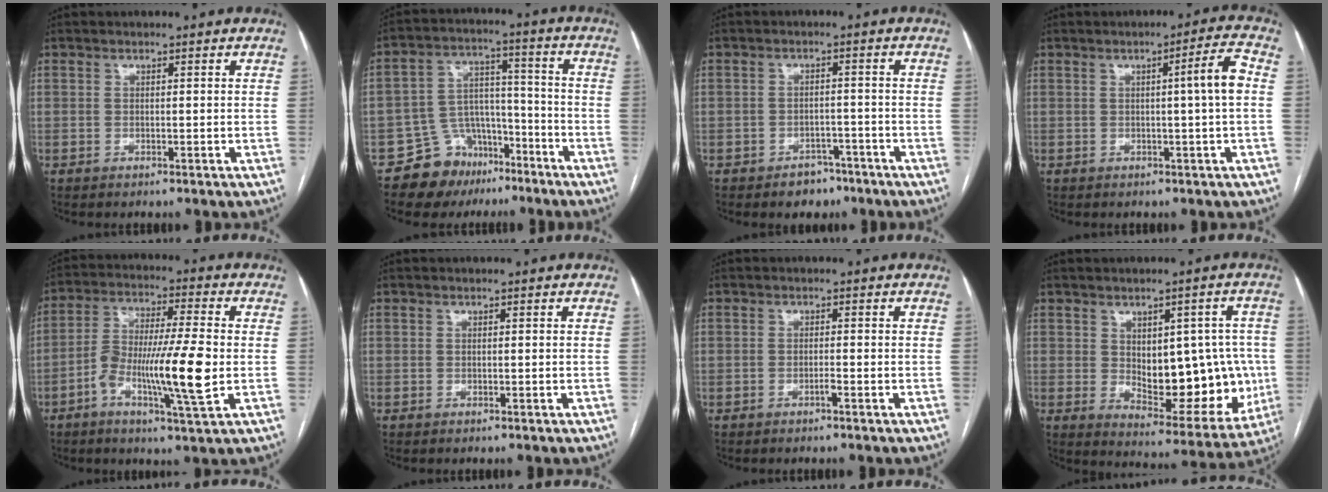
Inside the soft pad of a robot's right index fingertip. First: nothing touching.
{"total": 10.0, "force": [-6.9, 7.0, 1.7], "torque": [-0.023, 0.059, -0.108]}
{"total": 4.0, "force": [-2.7, 2.8, 1.1], "torque": [-0.008, 0.011, -0.033]}
{"total": 4.8, "force": [0.1, -0.9, 4.8], "torque": [-0.066, 0.005, 0.003]}
{"total": 13.2, "force": [-3.1, 0.9, 12.8], "torque": [-0.237, 0.000, -0.057]}
{"total": 0.0}
{"total": 0.8, "force": [-0.5, -0.1, 0.6], "torque": [-0.013, 0.001, -0.009]}
{"total": 15.3, "force": [-0.1, 7.1, 13.6], "torque": [-0.178, 0.005, 0.020]}